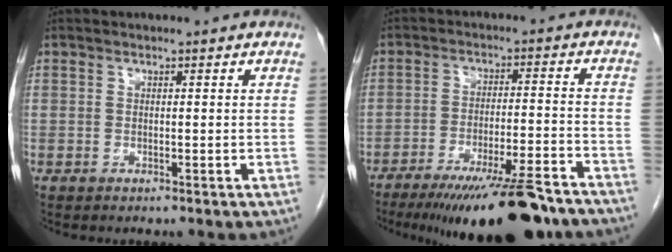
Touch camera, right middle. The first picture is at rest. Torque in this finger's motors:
{"motor_torque": [1.30, -0.84, 0.44, 0.10]}